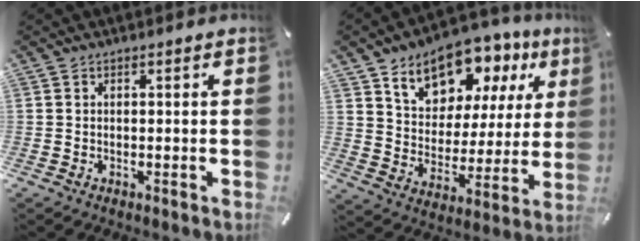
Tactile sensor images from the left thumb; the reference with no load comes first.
{"total": 13.5, "force": [10.4, 7.6, 4.1], "torque": [-0.077, -0.078, 0.186]}